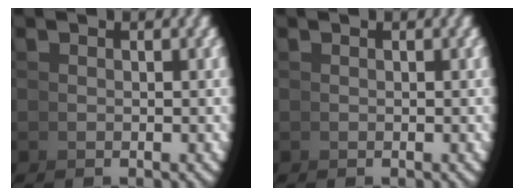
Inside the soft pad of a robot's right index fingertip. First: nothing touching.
{"total": 0.0}